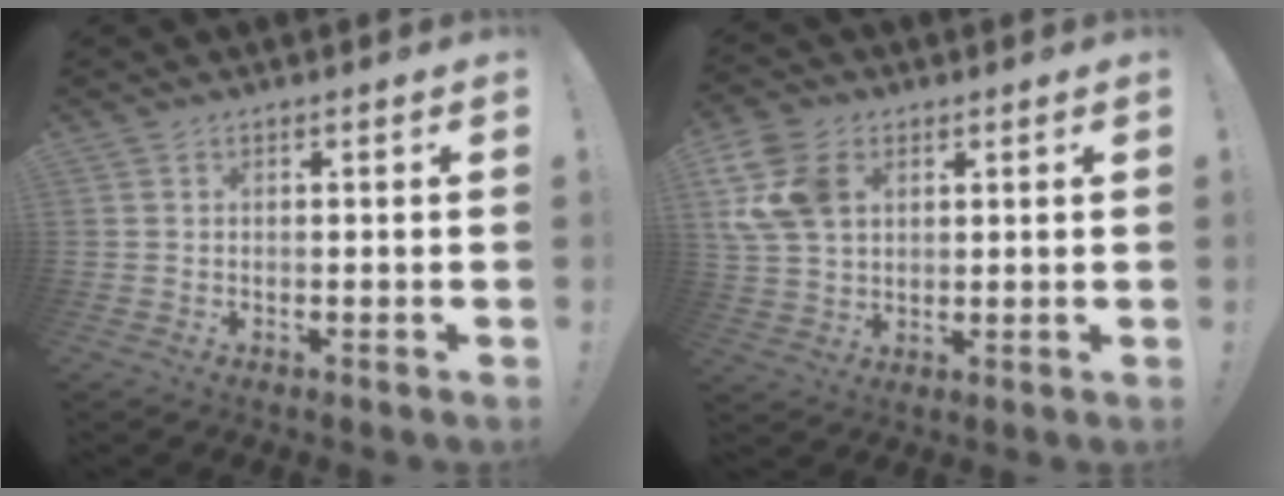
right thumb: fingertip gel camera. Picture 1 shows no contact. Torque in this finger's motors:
{"motor_torque": [0.46, 0.68, 1.18, 0.35, 0.09]}